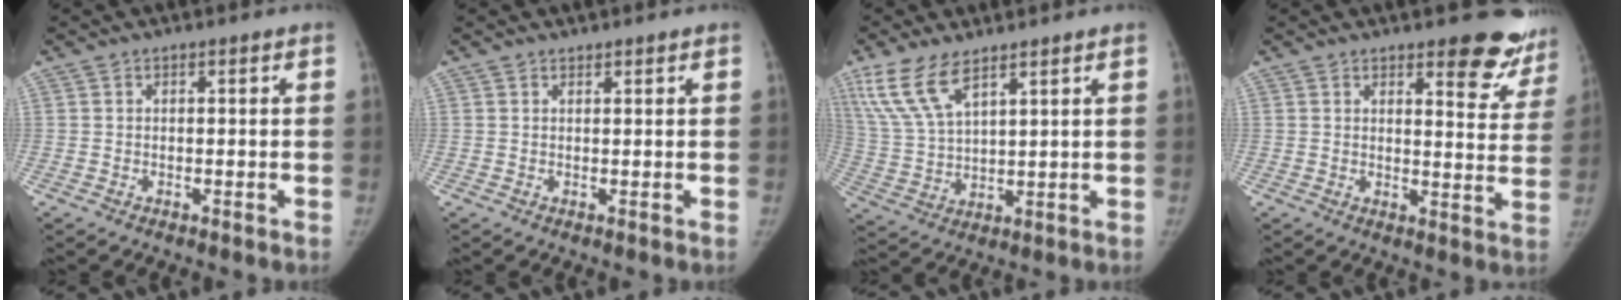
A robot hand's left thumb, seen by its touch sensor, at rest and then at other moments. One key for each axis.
{"total": 0.9, "fx": 0.8, "fy": 0.3, "fz": 0.1, "tx": 0.001, "ty": -0.008, "tz": 0.014}
{"total": 10.3, "fx": 6.9, "fy": 3.9, "fz": 6.6, "tx": -0.136, "ty": -0.021, "tz": 0.150}
{"total": 10.7, "fx": 8.4, "fy": 3.7, "fz": 5.6, "tx": -0.021, "ty": -0.059, "tz": 0.089}